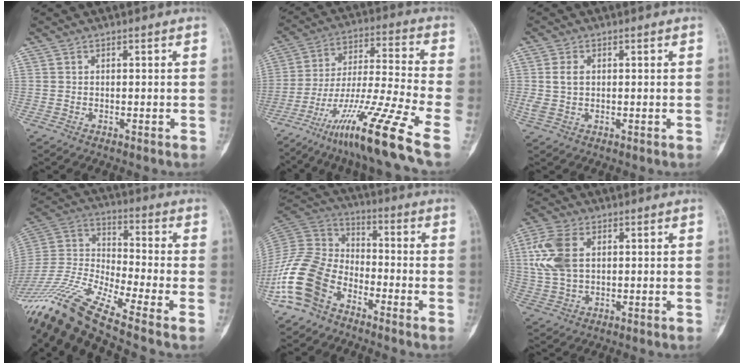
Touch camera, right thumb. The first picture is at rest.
{"total": 21.3, "force": [-12.2, 1.3, 17.4], "torque": [-0.338, 0.040, -0.211]}
{"total": 3.4, "force": [0.4, 2.2, 2.5], "torque": [-0.058, 0.006, 0.012]}
{"total": 23.2, "force": [-16.0, 3.0, 16.5], "torque": [-0.397, 0.010, -0.309]}
{"total": 14.4, "force": [-8.1, 9.0, 7.8], "torque": [-0.156, 0.057, -0.175]}
{"total": 10.1, "force": [2.3, 6.4, 7.5], "torque": [-0.166, 0.012, 0.048]}